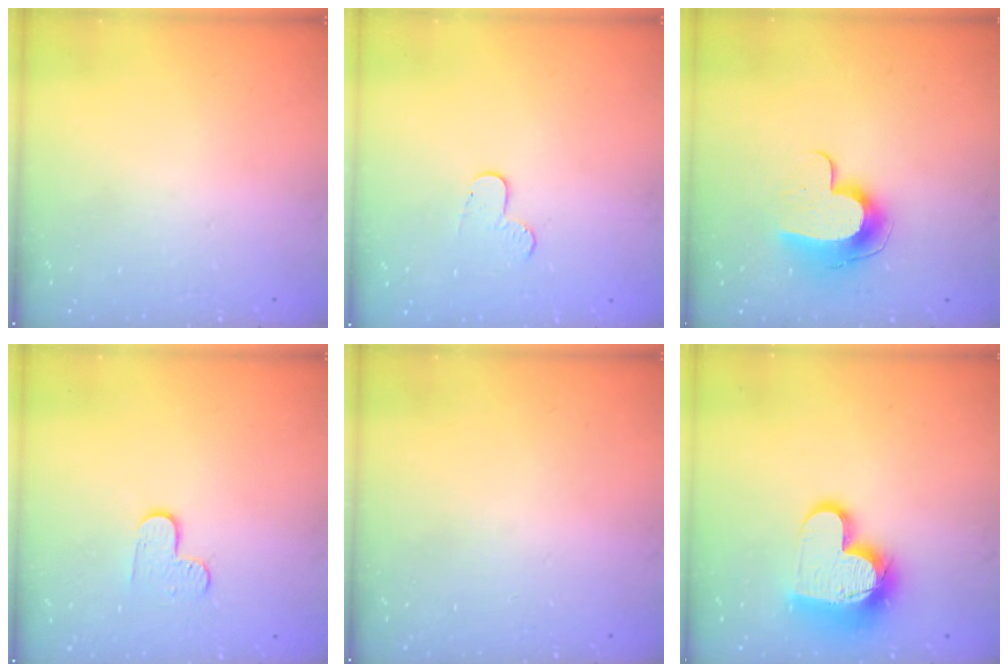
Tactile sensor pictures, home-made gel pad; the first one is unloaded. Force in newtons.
{"total": 5.7, "press": 5.7, "slide": 0.5}
{"total": 10.2, "press": 10.2, "slide": 0.1}
{"total": 5.5, "press": 5.5, "slide": 0.4}
{"total": 0.8, "press": 0.5, "slide": 0.6}
{"total": 15.8, "press": 15.8, "slide": 1.2}